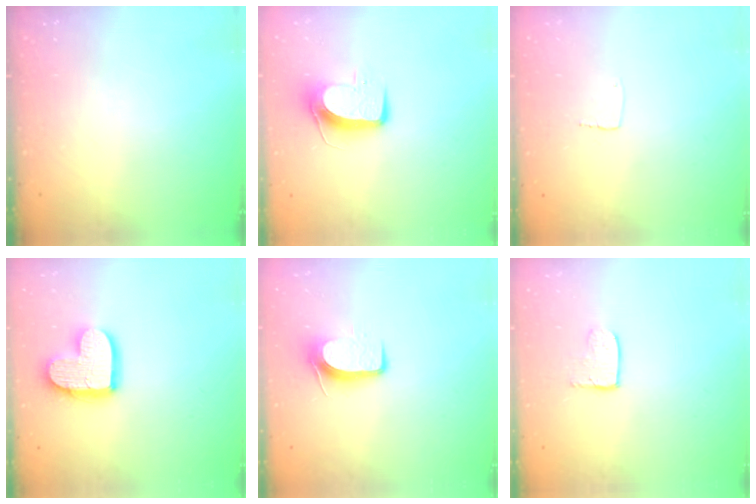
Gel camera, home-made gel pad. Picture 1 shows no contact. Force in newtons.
{"total": 9.7, "press": 9.7, "slide": 0.3}
{"total": 2.7, "press": 2.7, "slide": 0.1}
{"total": 14.5, "press": 14.4, "slide": 1.3}
{"total": 8.7, "press": 8.6, "slide": 1.2}
{"total": 3.9, "press": 3.9, "slide": 0.4}